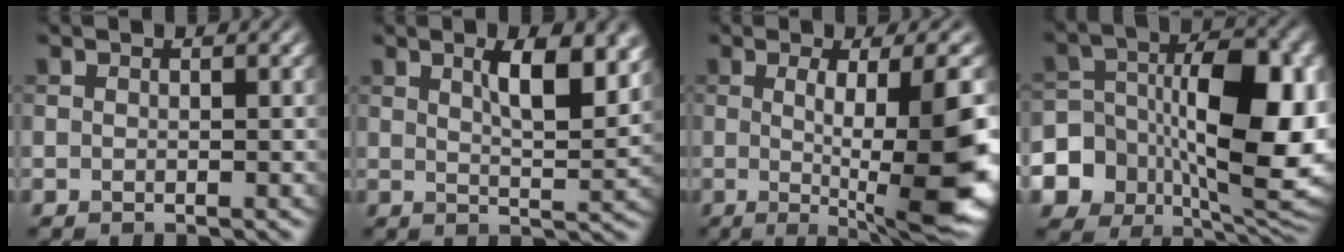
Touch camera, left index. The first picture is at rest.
{"total": 6.1, "force": [2.6, 2.0, 5.1], "torque": [-0.073, -0.002, 0.043]}
{"total": 11.9, "force": [-1.0, 2.7, 11.6], "torque": [-0.149, -0.009, -0.012]}
{"total": 14.1, "force": [-2.1, 9.4, 10.2], "torque": [-0.152, -0.015, -0.024]}